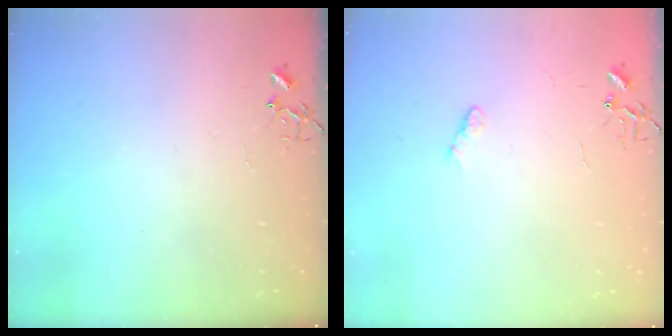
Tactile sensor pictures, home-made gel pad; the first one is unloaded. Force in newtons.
{"total": 5.9, "press": 5.8, "slide": 0.7}